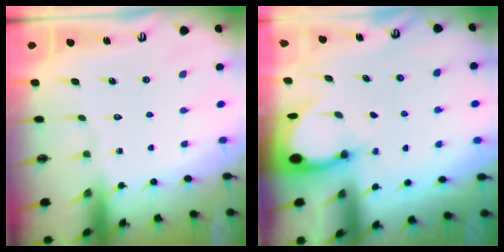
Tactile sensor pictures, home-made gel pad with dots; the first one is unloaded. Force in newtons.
{"total": 3.5, "press": 3.5, "slide": 0.2}